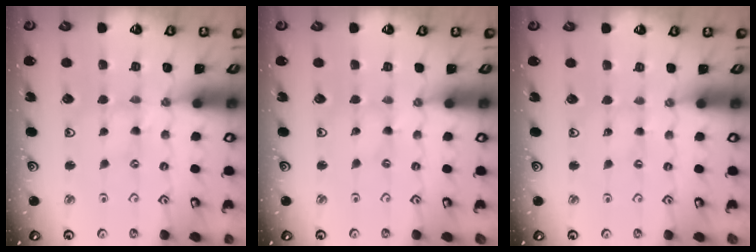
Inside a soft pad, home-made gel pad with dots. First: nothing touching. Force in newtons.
{"total": 0.0}
{"total": 0.5, "press": 0.5, "slide": 0.1}